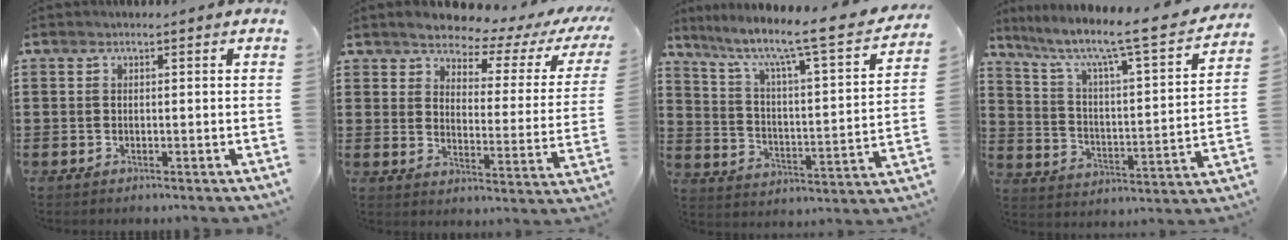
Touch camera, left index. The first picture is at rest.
{"total": 4.3, "force": [4.0, 0.8, 1.5], "torque": [-0.047, -0.033, 0.060]}
{"total": 7.8, "force": [6.0, 0.3, 5.0], "torque": [-0.113, -0.056, 0.087]}
{"total": 7.2, "force": [5.6, 0.5, 4.5], "torque": [-0.112, -0.050, 0.082]}